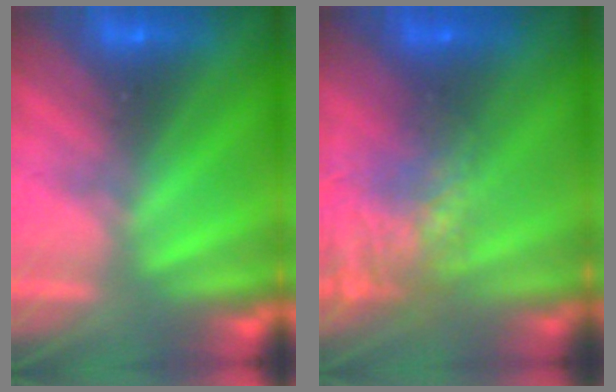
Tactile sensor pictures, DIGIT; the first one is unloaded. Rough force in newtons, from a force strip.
{"total": 7.4}